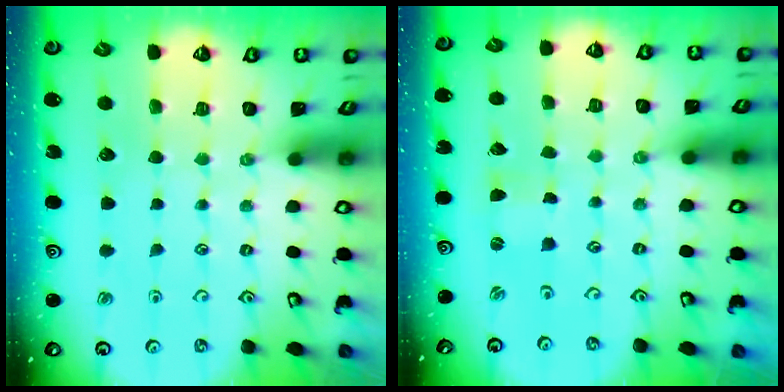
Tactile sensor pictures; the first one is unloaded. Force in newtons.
{"total": 0.0}